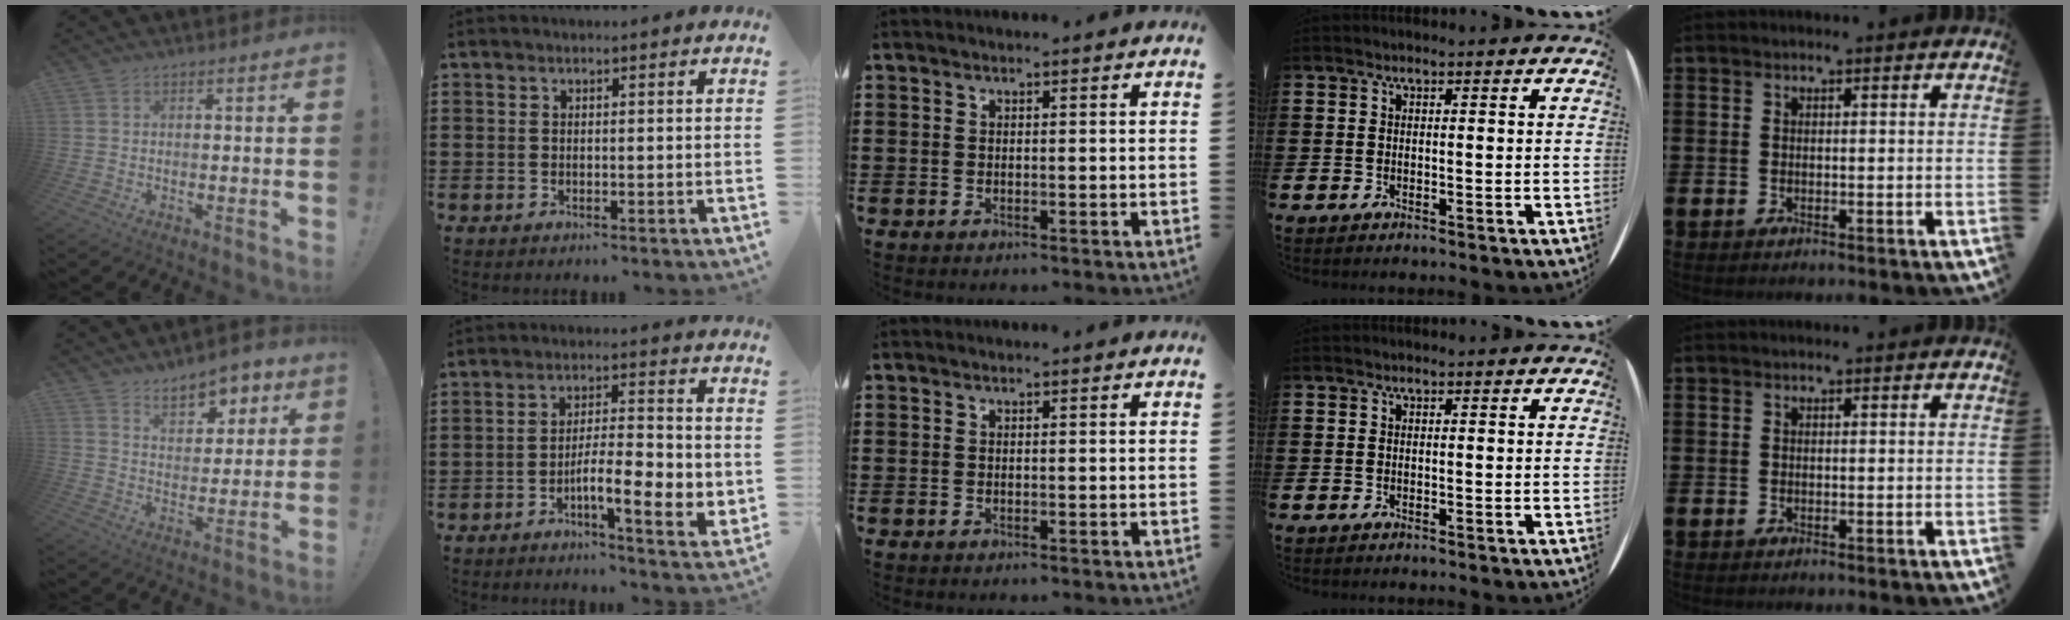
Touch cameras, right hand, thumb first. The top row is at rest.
{"thumb": {"total": 9.5, "force": [6.7, 5.2, 4.3], "torque": [-0.054, -0.043, 0.123]}, "index": {"total": 7.8, "force": [-2.4, 2.0, 7.2], "torque": [-0.112, -0.004, -0.042]}}